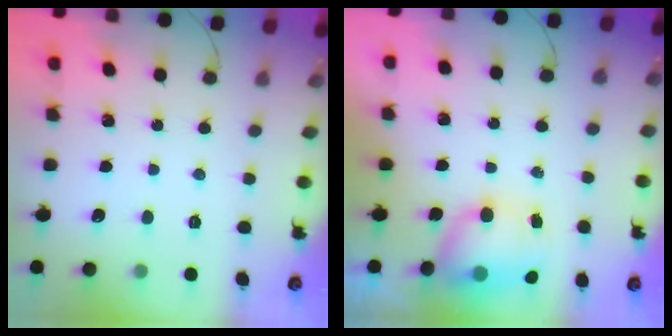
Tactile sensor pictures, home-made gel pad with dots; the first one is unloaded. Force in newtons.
{"total": 7.5, "press": 7.3, "slide": 1.7}